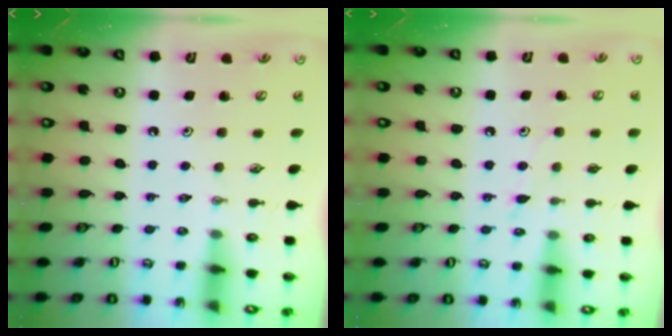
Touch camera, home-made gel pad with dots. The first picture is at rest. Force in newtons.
{"total": 5.4, "press": 5.3, "slide": 0.5}